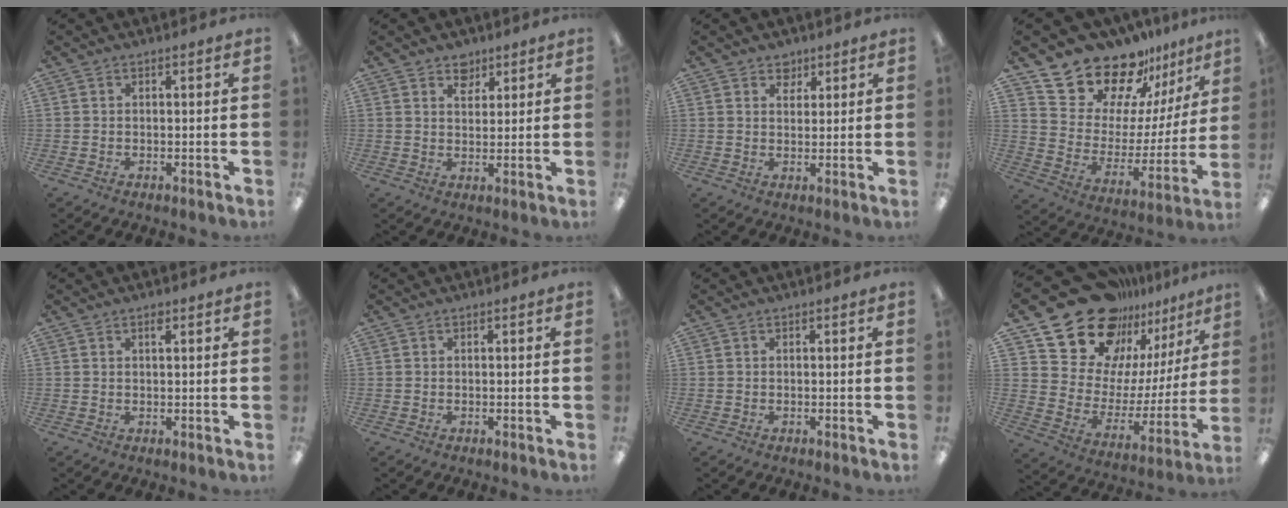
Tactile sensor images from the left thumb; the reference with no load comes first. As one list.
[{"total": 4.6, "force": [3.4, 2.8, 1.2], "torque": [-0.002, -0.018, 0.058]}, {"total": 3.6, "force": [2.7, 2.3, 0.5], "torque": [0.006, -0.013, 0.046]}, {"total": 19.7, "force": [17.1, 8.6, 4.7], "torque": [-0.099, -0.143, 0.309]}, {"total": 1.3, "force": [0.9, 0.5, 0.7], "torque": [-0.008, -0.002, 0.015]}, {"total": 0.0}, {"total": 0.0}, {"total": 21.0, "force": [17.5, 10.5, 4.8], "torque": [-0.099, -0.141, 0.325]}]